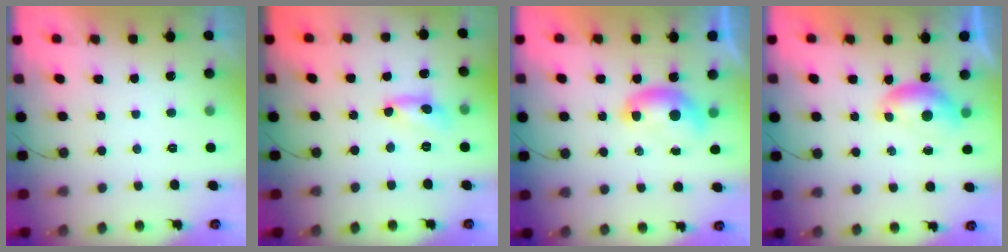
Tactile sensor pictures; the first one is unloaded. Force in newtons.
{"total": 4.9, "press": 4.8, "slide": 0.4}
{"total": 7.2, "press": 7.2, "slide": 0.1}
{"total": 6.7, "press": 6.6, "slide": 0.7}